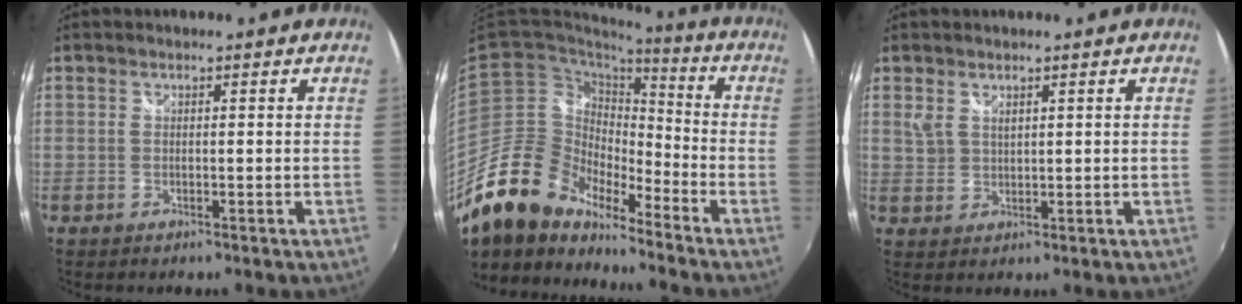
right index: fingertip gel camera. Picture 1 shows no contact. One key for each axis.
{"total": 16.7, "fx": -14.1, "fy": 6.8, "fz": 5.7, "tx": -0.112, "ty": 0.011, "tz": -0.266}
{"total": 2.7, "fx": 1.7, "fy": 1.6, "fz": 1.4, "tx": -0.022, "ty": 0.000, "tz": 0.033}